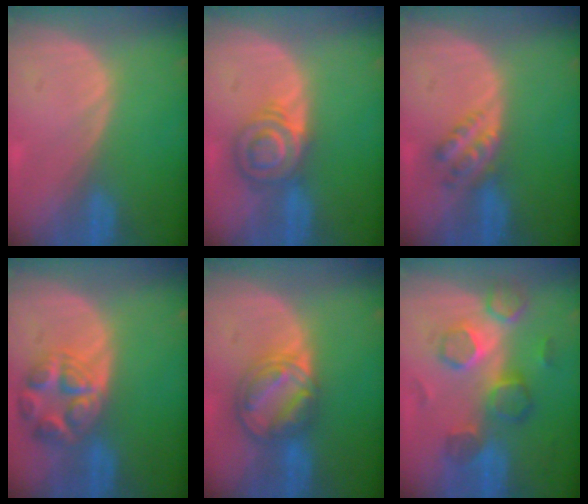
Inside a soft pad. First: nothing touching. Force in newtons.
{"total": 6.0, "press": 6.0, "slide": 0.9}
{"total": 4.5, "press": 3.8, "slide": 2.5}
{"total": 7.9, "press": 7.0, "slide": 3.6}
{"total": 8.2, "press": 7.0, "slide": 4.2}
{"total": 8.3, "press": 8.1, "slide": 1.8}